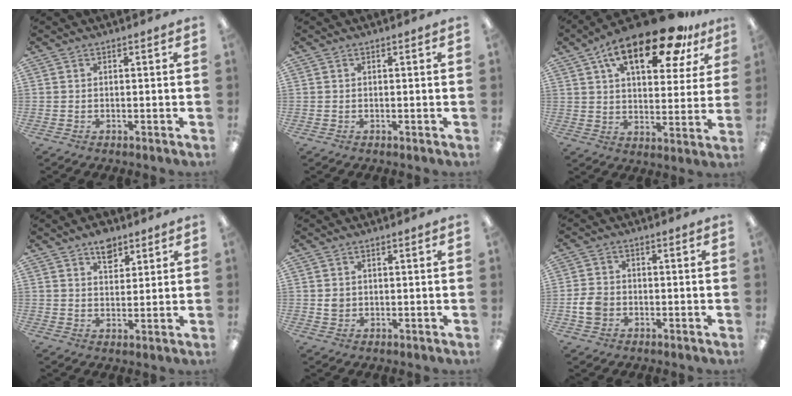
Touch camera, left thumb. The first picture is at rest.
{"total": 0.0}
{"total": 20.7, "force": [12.3, 8.3, 14.5], "torque": [-0.229, -0.056, 0.202]}
{"total": 6.3, "force": [4.4, 3.6, 2.8], "torque": [-0.026, -0.020, 0.075]}
{"total": 1.9, "force": [0.4, 1.7, 0.8], "torque": [-0.008, 0.000, 0.005]}
{"total": 5.1, "force": [-1.1, 4.2, 2.8], "torque": [-0.053, 0.003, -0.023]}